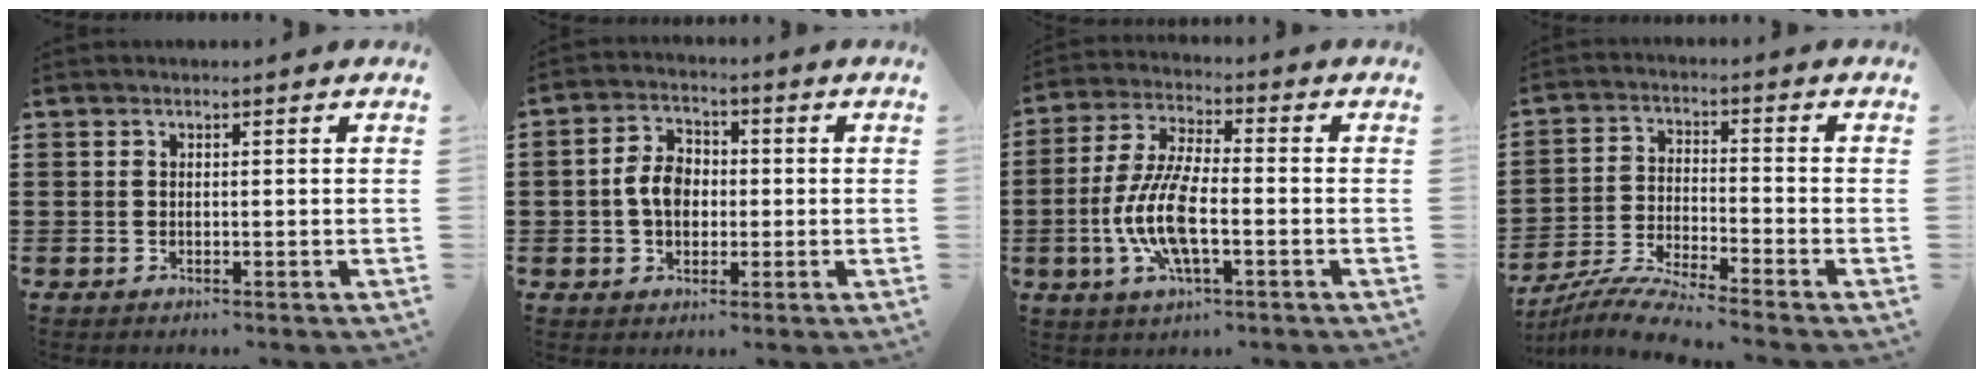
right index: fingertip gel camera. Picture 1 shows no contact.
{"total": 5.5, "force": [-0.4, 4.0, 3.8], "torque": [-0.086, 0.012, -0.012]}
{"total": 9.7, "force": [-2.6, 3.2, 8.9], "torque": [-0.202, -0.014, -0.052]}
{"total": 6.1, "force": [-5.8, -0.4, 1.9], "torque": [-0.049, -0.012, -0.115]}